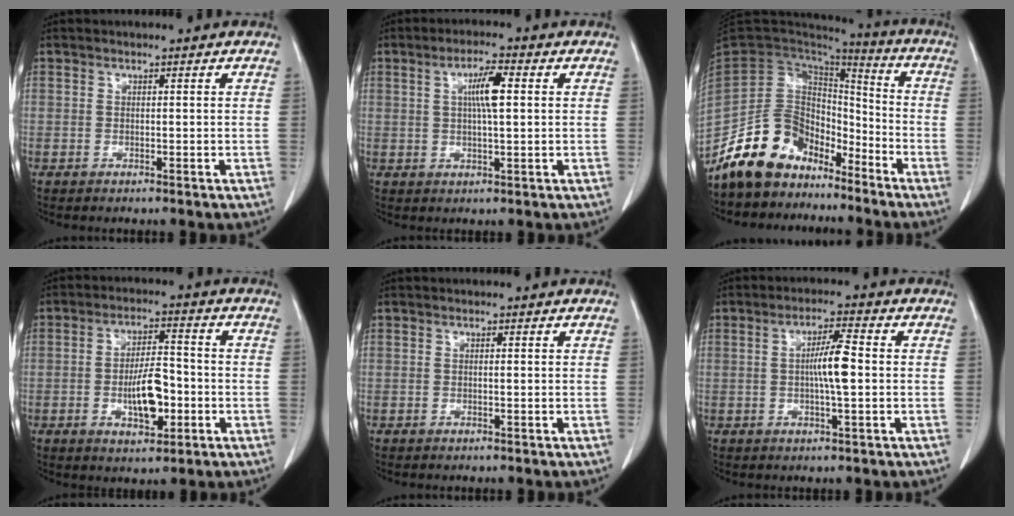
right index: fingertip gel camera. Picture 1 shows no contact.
{"total": 5.3, "force": [1.2, 0.6, 5.1], "torque": [-0.092, 0.004, 0.021]}
{"total": 13.0, "force": [-10.3, 7.2, 3.6], "torque": [-0.064, 0.052, -0.188]}
{"total": 7.9, "force": [-2.2, 2.9, 7.0], "torque": [-0.127, 0.007, -0.033]}
{"total": 0.0}
{"total": 5.4, "force": [-0.3, 0.3, 5.4], "torque": [-0.098, 0.003, -0.007]}